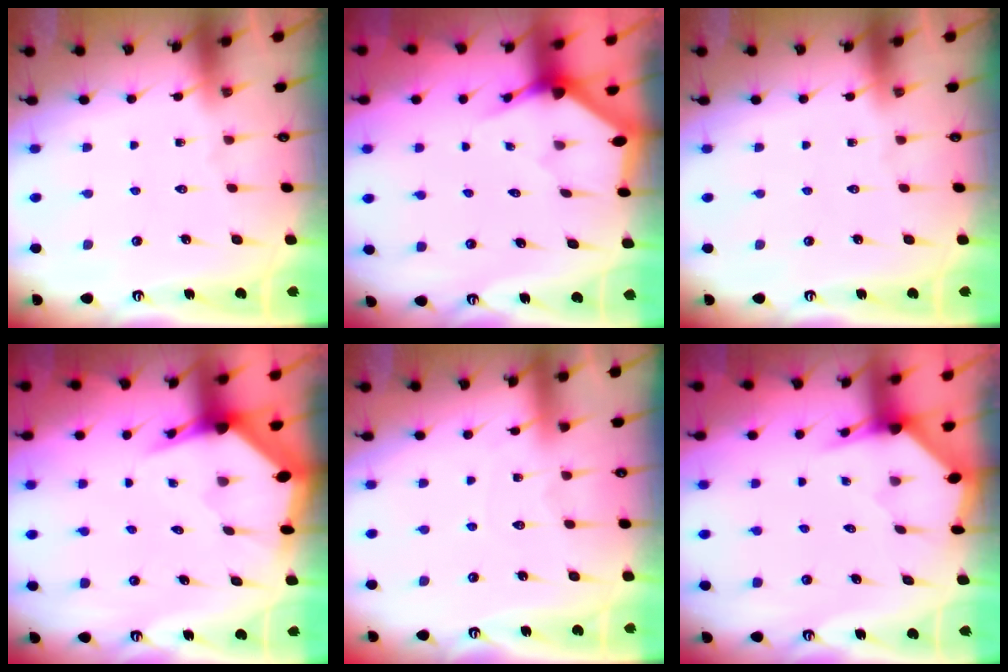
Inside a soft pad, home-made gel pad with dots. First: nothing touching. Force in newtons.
{"total": 2.9, "press": 2.9, "slide": 0.2}
{"total": 0.0}
{"total": 4.4, "press": 4.4, "slide": 0.2}
{"total": 2.7, "press": 2.7, "slide": 0.2}
{"total": 3.2, "press": 3.2, "slide": 0.3}